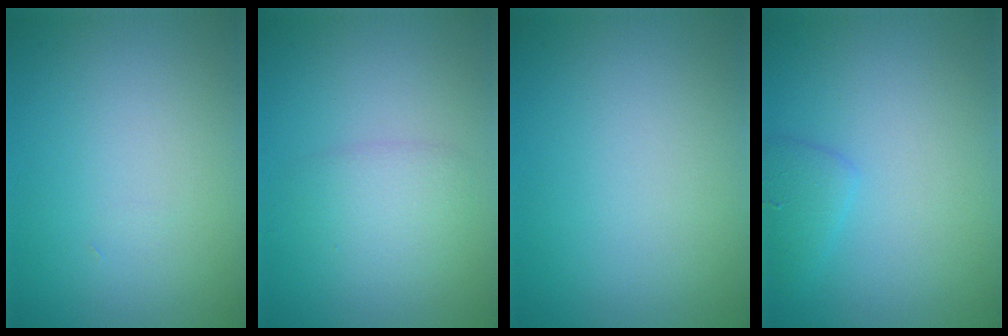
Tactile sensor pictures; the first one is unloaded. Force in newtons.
{"total": 2.1, "press": 2.1, "slide": 0.1}
{"total": 0.0}
{"total": 1.6, "press": 1.6, "slide": 0.1}